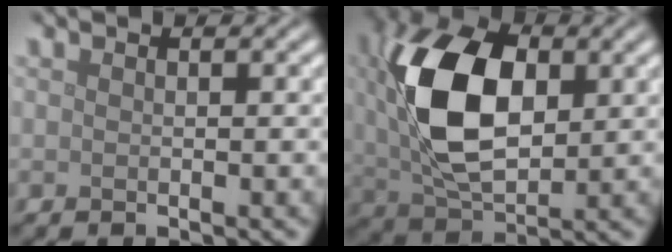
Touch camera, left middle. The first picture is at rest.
{"total": 11.2, "force": [1.6, 6.5, 9.0], "torque": [-0.192, 0.010, 0.029]}